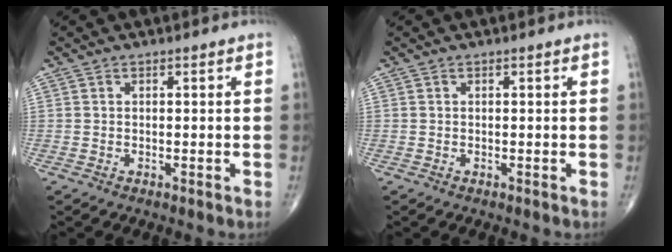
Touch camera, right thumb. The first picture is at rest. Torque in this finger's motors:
{"motor_torque": [0.00, 0.00, 0.00, 0.00, 0.02]}